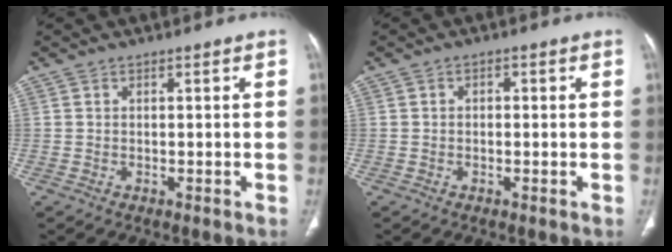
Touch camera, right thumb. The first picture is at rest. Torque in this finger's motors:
{"motor_torque": [-0.14, -0.01, -0.19, 0.02, 0.07]}